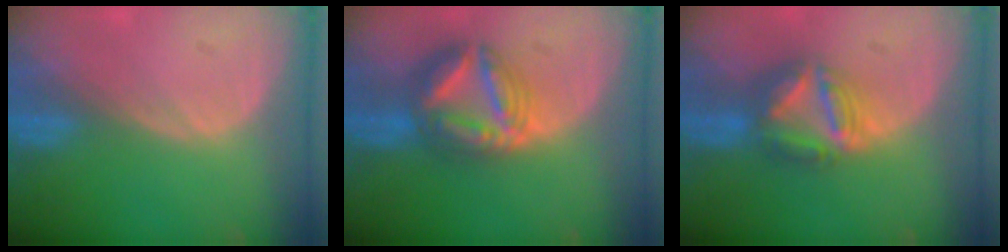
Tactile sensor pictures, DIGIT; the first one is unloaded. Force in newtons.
{"total": 8.1, "press": 8.1, "slide": 0.8}
{"total": 7.7, "press": 6.6, "slide": 4.0}